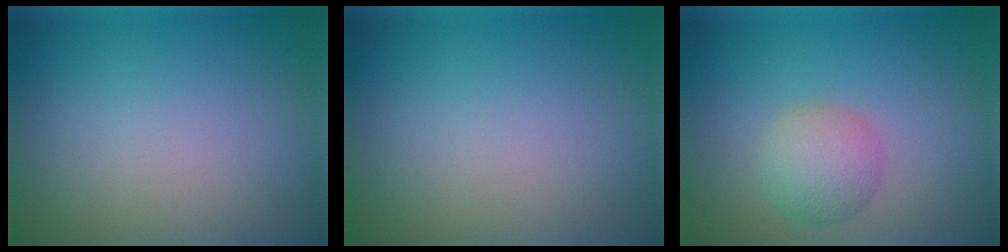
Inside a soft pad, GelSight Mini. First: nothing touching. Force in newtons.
{"total": 0.0}
{"total": 3.1, "press": 3.1, "slide": 0.0}